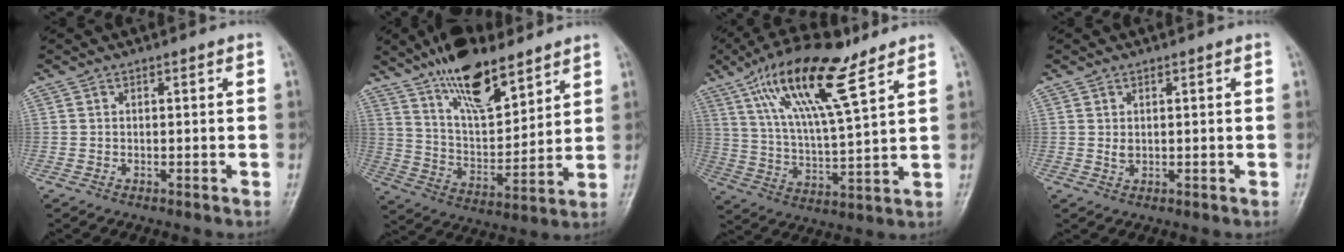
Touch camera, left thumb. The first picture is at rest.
{"total": 16.5, "force": [11.5, 6.3, 10.0], "torque": [-0.140, -0.063, 0.210]}
{"total": 17.5, "force": [10.0, 4.7, 13.6], "torque": [-0.238, -0.030, 0.184]}
{"total": 1.5, "force": [0.3, 1.0, 1.0], "torque": [-0.014, 0.001, 0.009]}